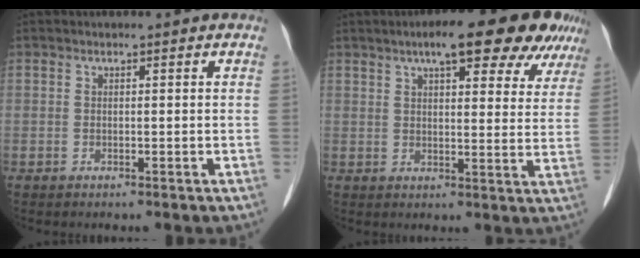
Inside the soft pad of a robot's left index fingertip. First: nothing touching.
{"total": 14.6, "force": [10.2, 3.9, 9.6], "torque": [-0.120, 0.022, 0.126]}